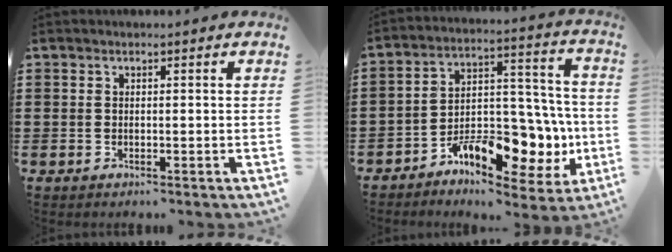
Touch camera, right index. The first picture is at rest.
{"total": 11.4, "force": [-6.1, 6.4, 7.2], "torque": [-0.108, 0.016, -0.103]}